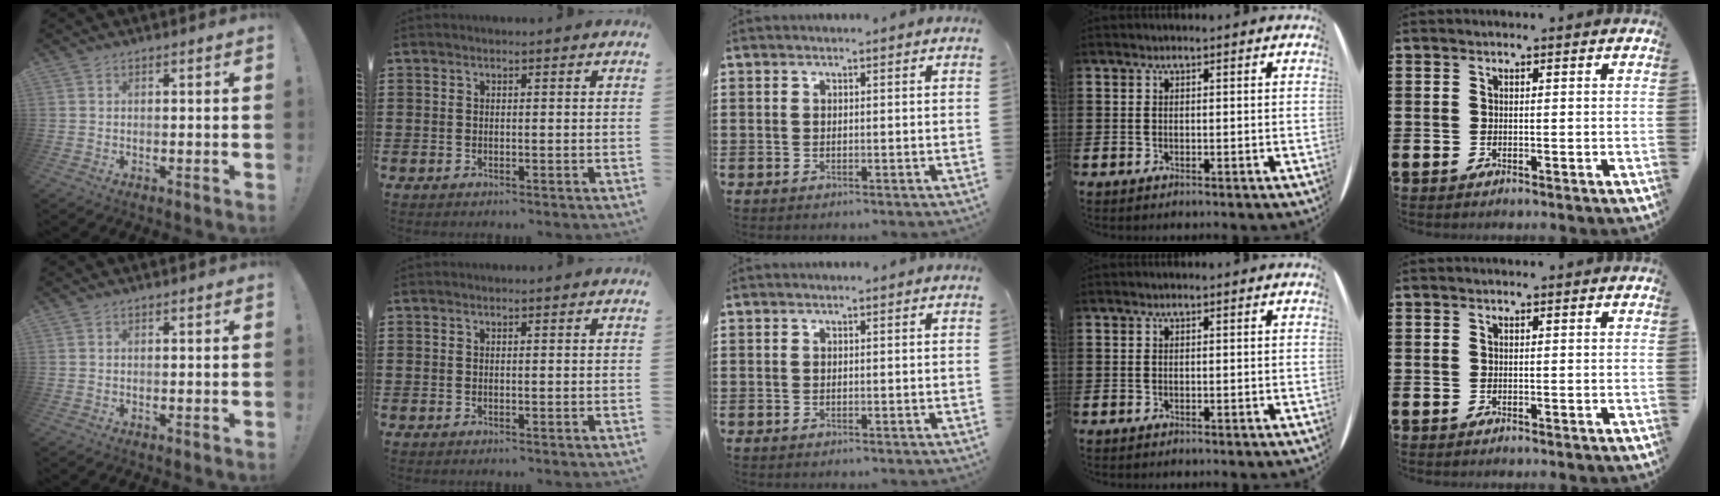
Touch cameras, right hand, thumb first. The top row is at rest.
{}